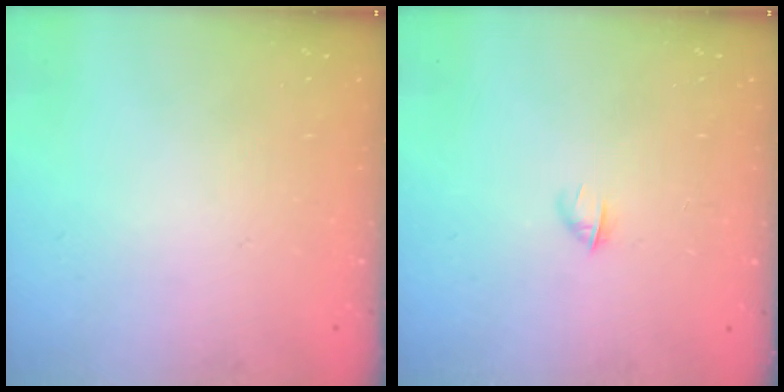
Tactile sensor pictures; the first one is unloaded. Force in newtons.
{"total": 2.8, "press": 2.7, "slide": 0.8}